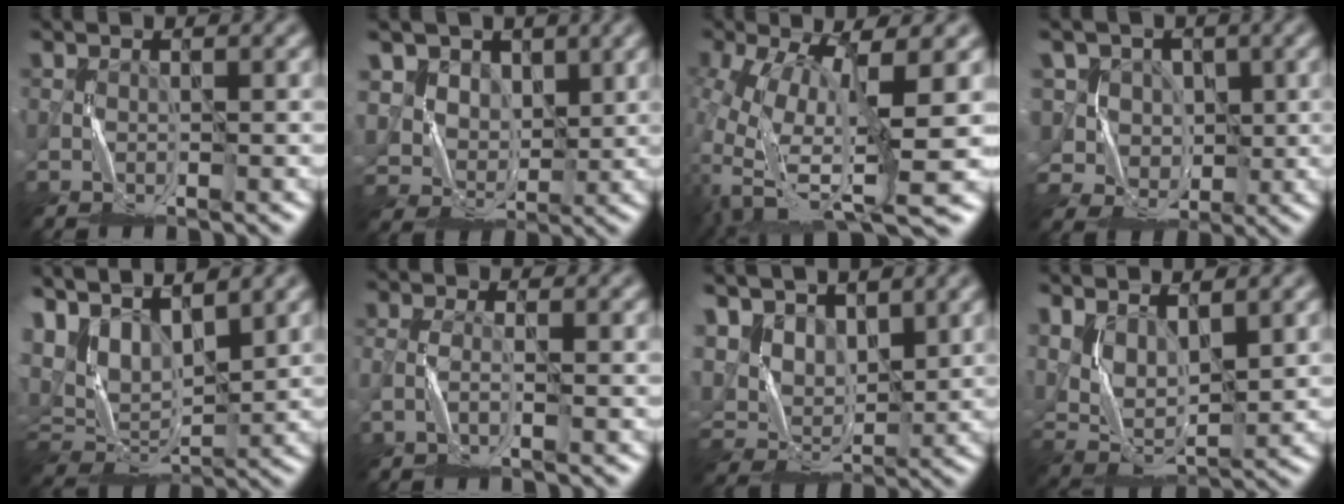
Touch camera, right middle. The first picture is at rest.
{"total": 7.0, "force": [3.4, 5.3, 2.9], "torque": [-0.081, 0.004, 0.067]}
{"total": 9.7, "force": [-1.5, 3.5, 8.9], "torque": [-0.176, -0.015, -0.028]}
{"total": 6.1, "force": [2.2, 5.3, 2.0], "torque": [-0.046, 0.000, 0.036]}
{"total": 7.0, "force": [3.6, 3.9, 4.5], "torque": [-0.101, 0.013, 0.069]}
{"total": 1.2, "force": [-0.9, 0.1, 0.7], "torque": [-0.020, 0.005, -0.022]}
{"total": 6.6, "force": [4.3, 4.0, 3.1], "torque": [-0.086, 0.008, 0.073]}
{"total": 4.9, "force": [2.1, 2.4, 3.7], "torque": [-0.083, -0.007, 0.047]}